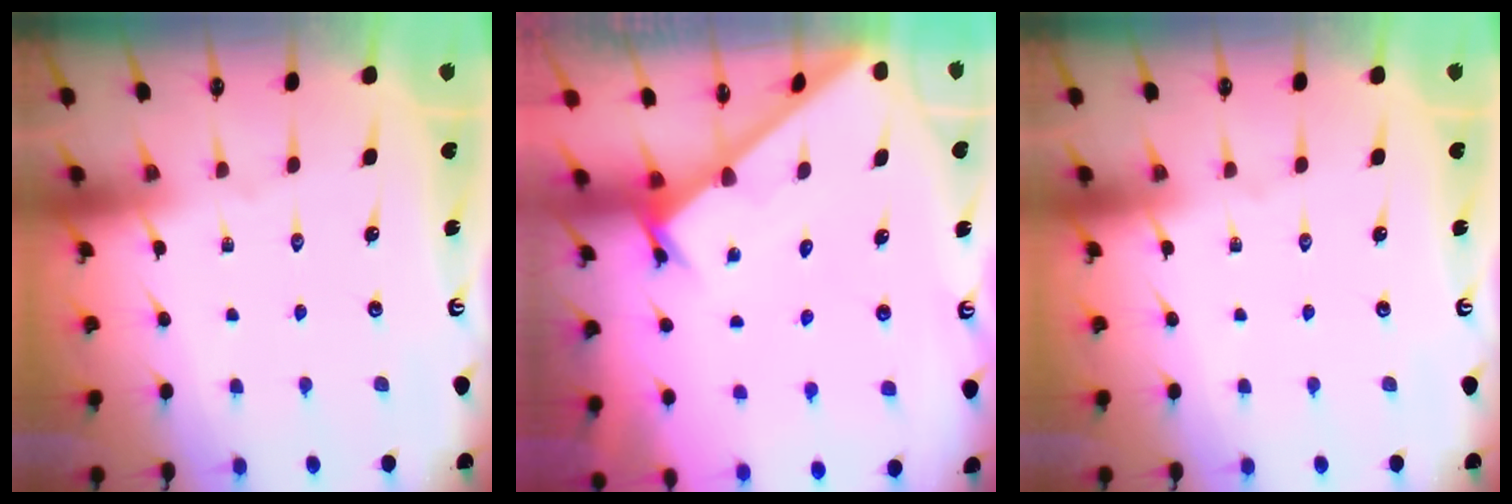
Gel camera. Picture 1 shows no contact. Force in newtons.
{"total": 3.5, "press": 3.5, "slide": 0.4}
{"total": 0.0}